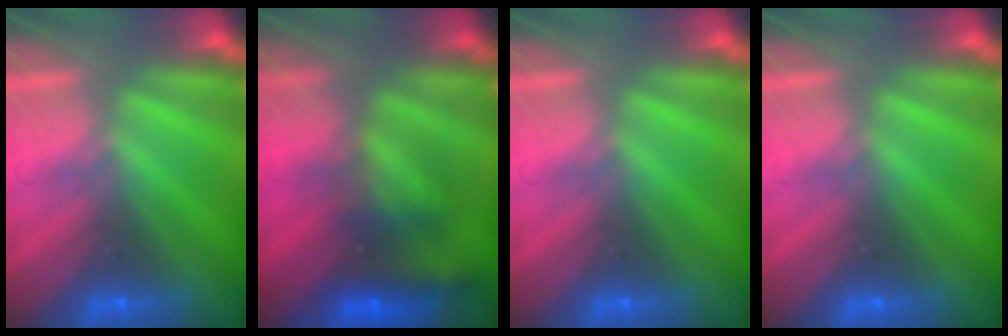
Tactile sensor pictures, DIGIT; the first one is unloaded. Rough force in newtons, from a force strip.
{"total": 7.8}
{"total": 0.0}
{"total": 0.0}